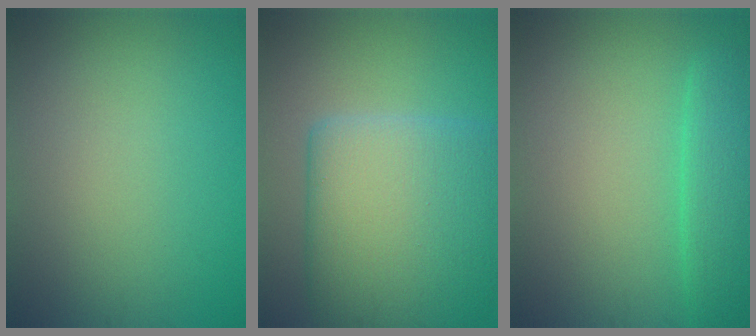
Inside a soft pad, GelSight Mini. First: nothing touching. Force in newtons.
{"total": 10.8, "press": 10.7, "slide": 0.7}
{"total": 4.1, "press": 4.1, "slide": 0.2}